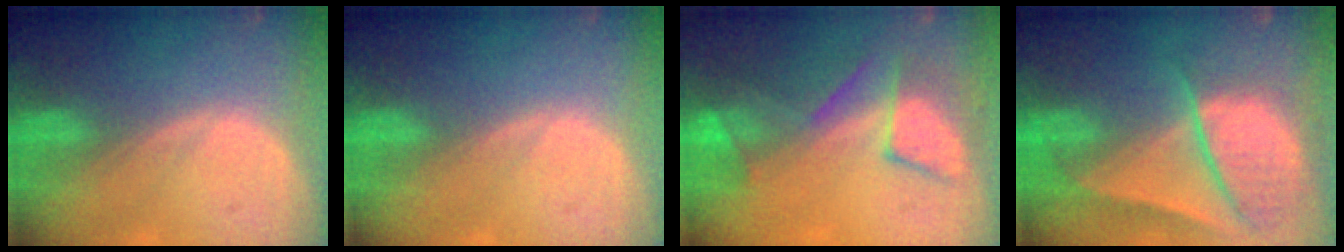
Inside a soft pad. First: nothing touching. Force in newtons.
{"total": 0.0}
{"total": 8.0, "press": 7.5, "slide": 2.7}
{"total": 10.0, "press": 8.3, "slide": 5.4}